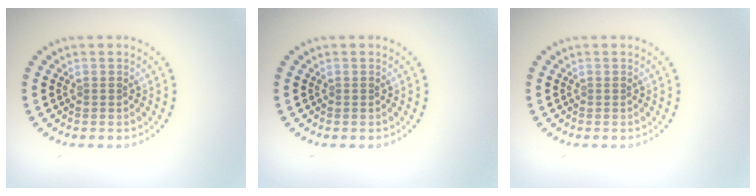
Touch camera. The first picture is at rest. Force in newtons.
{"total": 0.0}
{"total": 0.0}